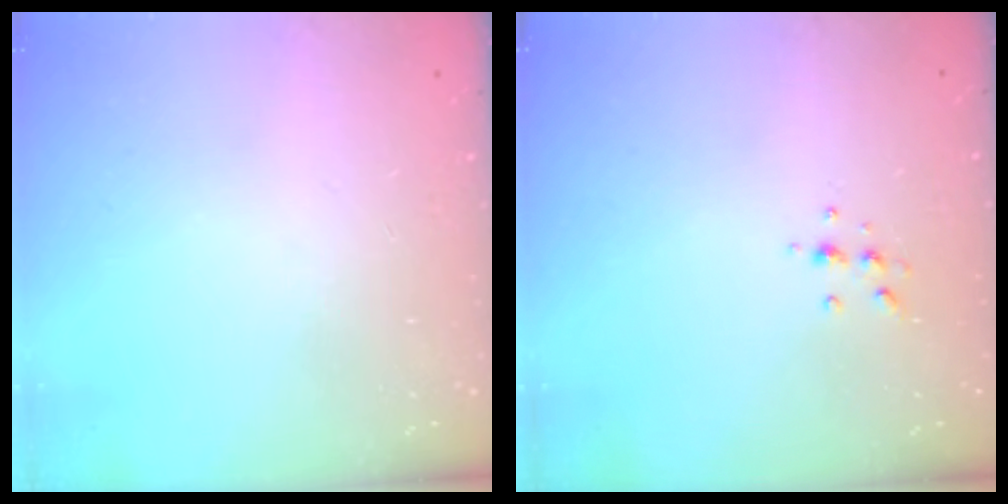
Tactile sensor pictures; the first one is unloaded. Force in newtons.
{"total": 5.4, "press": 5.4, "slide": 0.7}